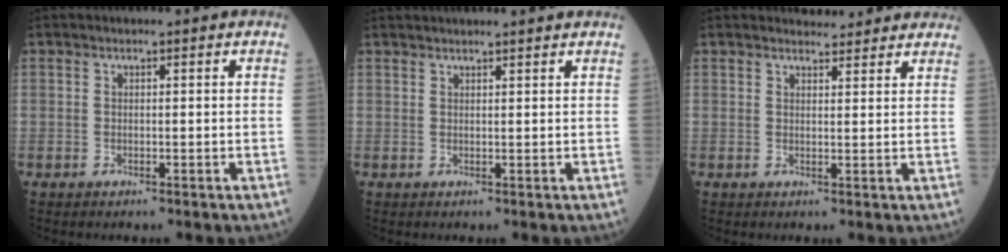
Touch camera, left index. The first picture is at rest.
{"total": 6.8, "force": [6.4, -0.1, 2.3], "torque": [-0.028, 0.032, 0.075]}
{"total": 5.5, "force": [5.2, 1.5, 0.9], "torque": [-0.003, 0.013, 0.053]}